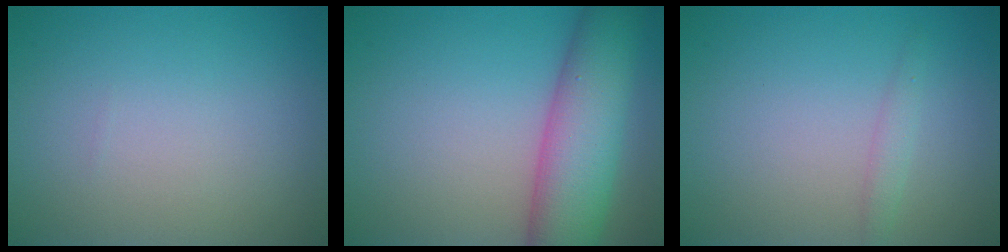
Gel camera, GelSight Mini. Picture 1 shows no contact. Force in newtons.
{"total": 8.6, "press": 8.6, "slide": 0.3}
{"total": 1.0, "press": 1.0, "slide": 0.0}